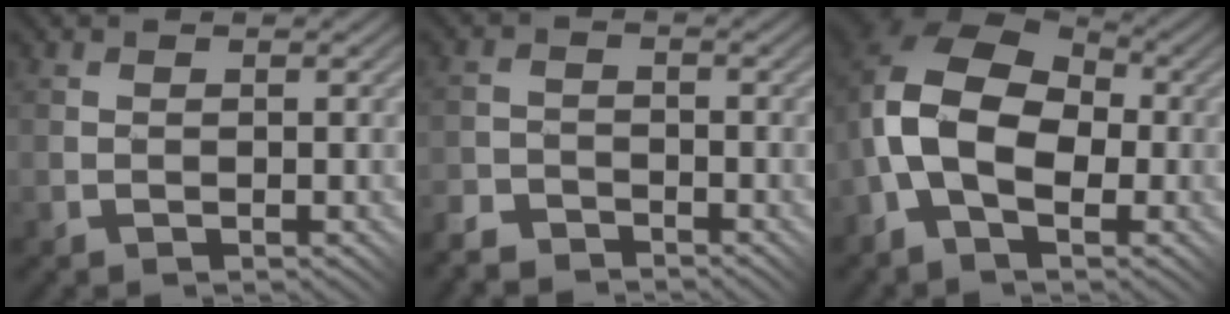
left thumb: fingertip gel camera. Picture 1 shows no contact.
{"total": 4.1, "force": [-3.9, 1.4, 0.4], "torque": [-0.005, 0.004, -0.078]}
{"total": 12.0, "force": [-1.9, 7.9, 8.8], "torque": [-0.174, 0.000, -0.047]}